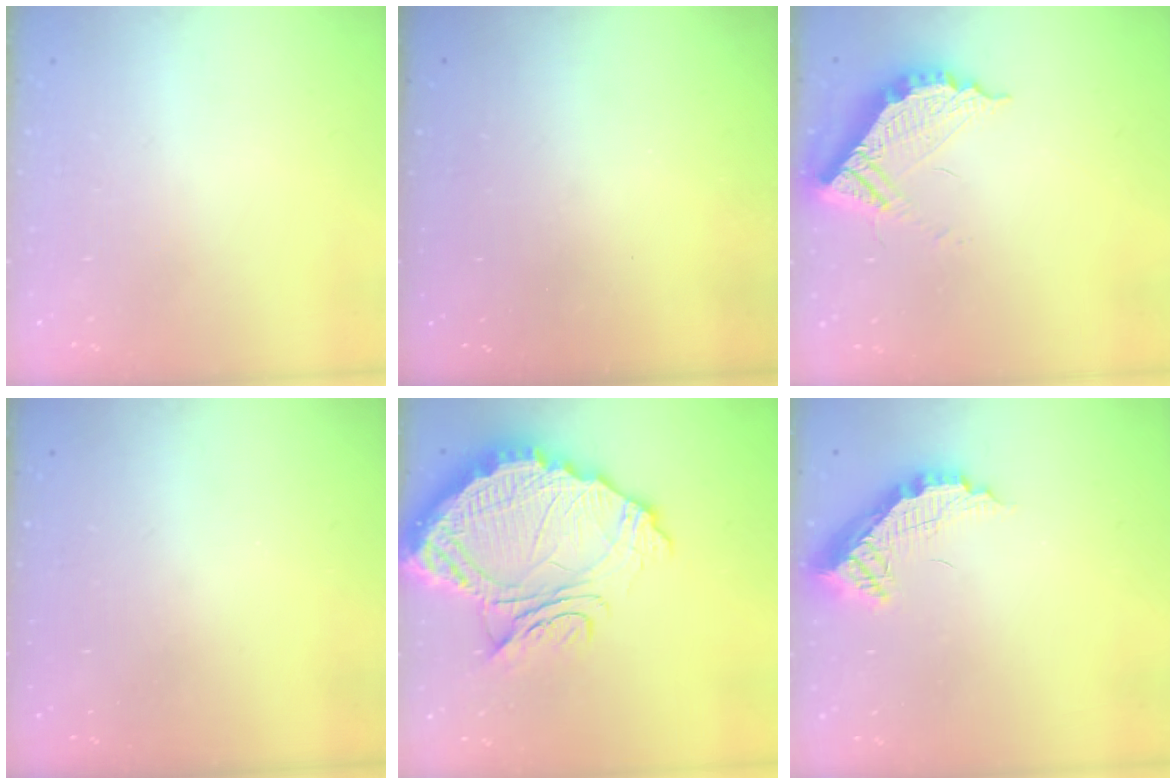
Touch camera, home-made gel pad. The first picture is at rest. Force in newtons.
{"total": 2.9, "press": 2.9, "slide": 0.3}
{"total": 11.2, "press": 11.1, "slide": 1.0}
{"total": 2.9, "press": 2.8, "slide": 0.8}
{"total": 20.2, "press": 20.1, "slide": 1.8}
{"total": 11.3, "press": 11.3, "slide": 1.1}